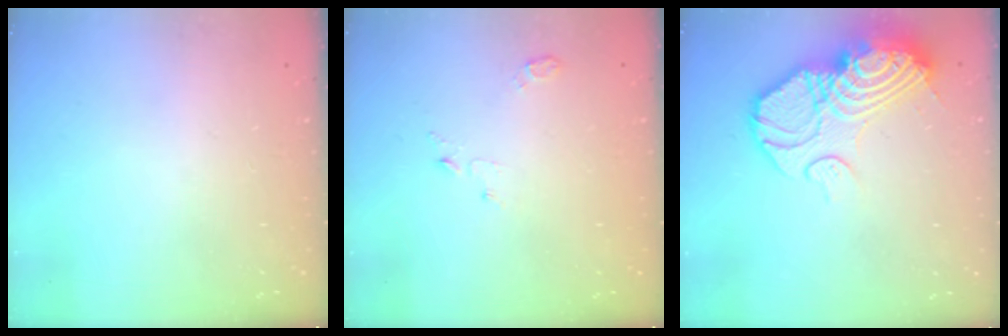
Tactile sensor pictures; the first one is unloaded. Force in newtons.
{"total": 3.8, "press": 3.8, "slide": 0.4}
{"total": 21.8, "press": 21.7, "slide": 2.0}